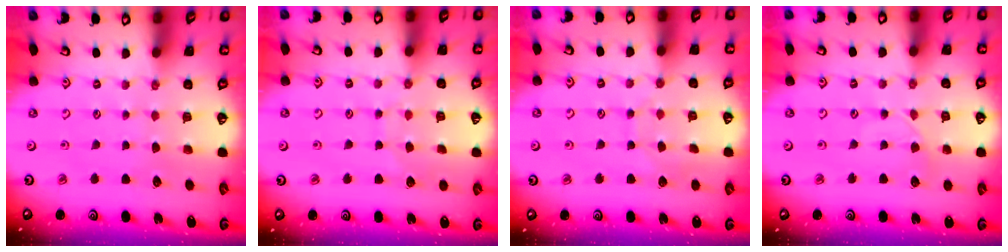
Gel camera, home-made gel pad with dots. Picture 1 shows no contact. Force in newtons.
{"total": 5.5, "press": 5.5, "slide": 0.4}
{"total": 5.0, "press": 5.0, "slide": 0.4}
{"total": 3.2, "press": 3.2, "slide": 0.4}